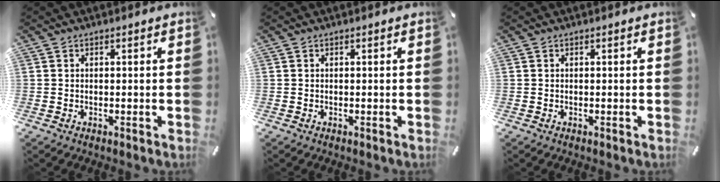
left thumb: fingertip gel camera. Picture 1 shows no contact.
{"total": 0.0}
{"total": 0.0}